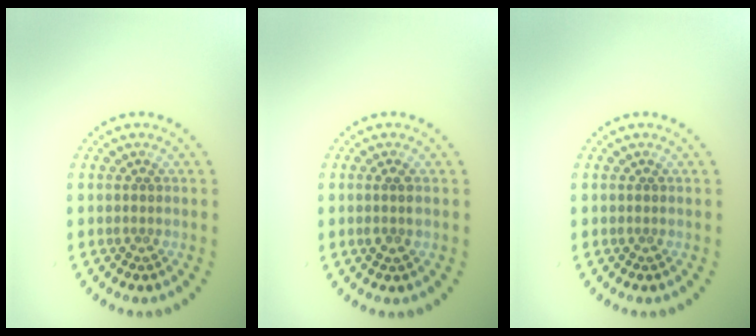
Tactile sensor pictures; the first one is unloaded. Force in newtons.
{"total": 1.2, "press": 1.1, "slide": 0.5}
{"total": 0.0}